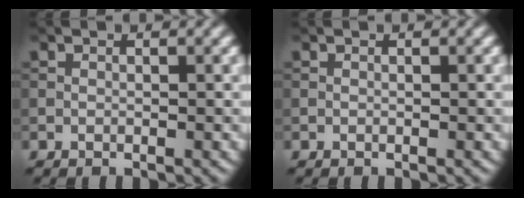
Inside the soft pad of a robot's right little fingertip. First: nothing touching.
{"total": 0.0}